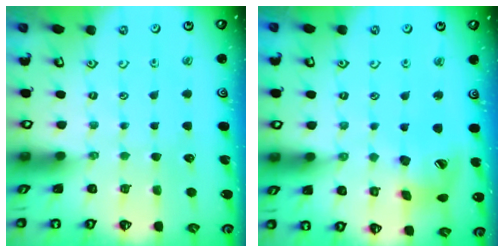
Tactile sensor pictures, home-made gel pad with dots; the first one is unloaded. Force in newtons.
{"total": 15.5, "press": 15.2, "slide": 2.5}